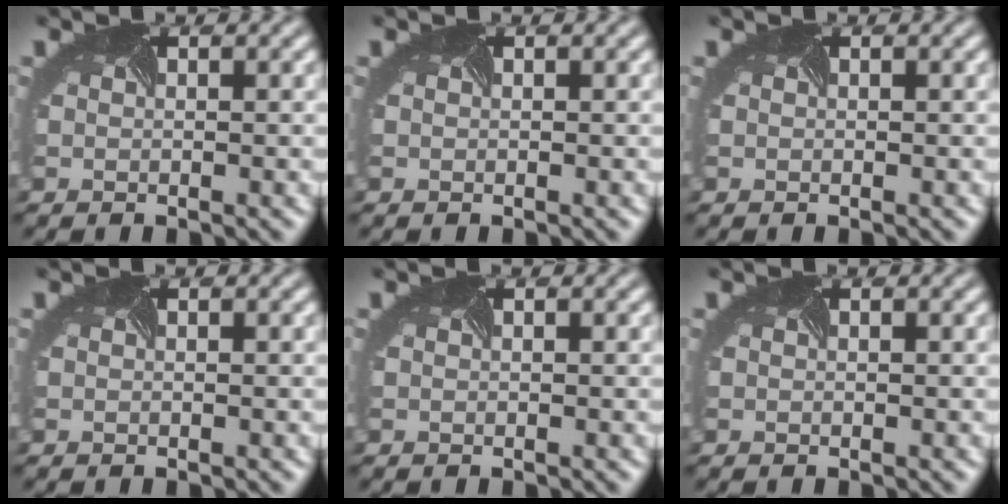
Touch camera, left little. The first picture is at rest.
{"total": 0.0}
{"total": 0.0}
{"total": 0.0}
{"total": 0.0}
{"total": 0.0}